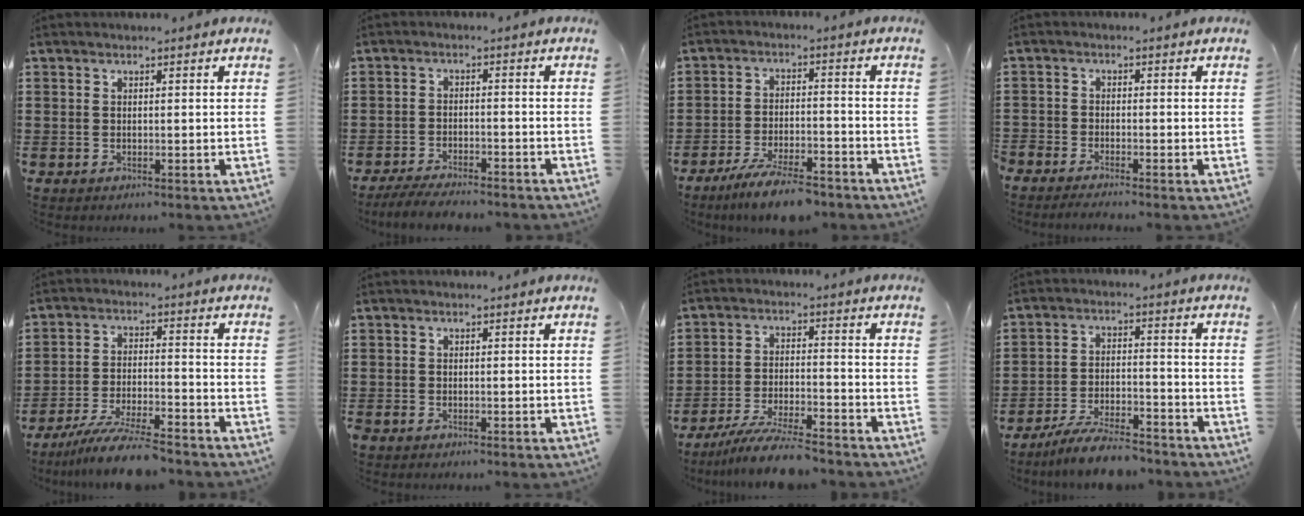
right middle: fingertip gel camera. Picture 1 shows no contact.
{"total": 3.9, "force": [-3.7, 0.2, 1.1], "torque": [-0.024, -0.002, -0.075]}
{"total": 7.2, "force": [-6.1, 0.9, 3.8], "torque": [-0.075, -0.002, -0.113]}
{"total": 2.1, "force": [-2.1, 0.1, 0.0], "torque": [-0.005, 0.001, -0.044]}
{"total": 8.7, "force": [-7.5, 0.4, 4.4], "torque": [-0.083, 0.002, -0.143]}
{"total": 0.6, "force": [-0.5, 0.3, 0.2], "torque": [-0.004, 0.000, -0.011]}
{"total": 7.5, "force": [-6.7, 0.3, 3.4], "torque": [-0.066, -0.002, -0.125]}
{"total": 6.9, "force": [-6.2, 0.8, 2.8], "torque": [-0.058, 0.004, -0.119]}